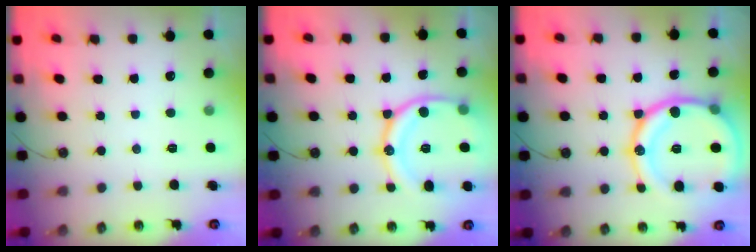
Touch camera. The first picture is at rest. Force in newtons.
{"total": 18.0, "press": 18.0, "slide": 1.7}
{"total": 25.1, "press": 24.8, "slide": 3.2}